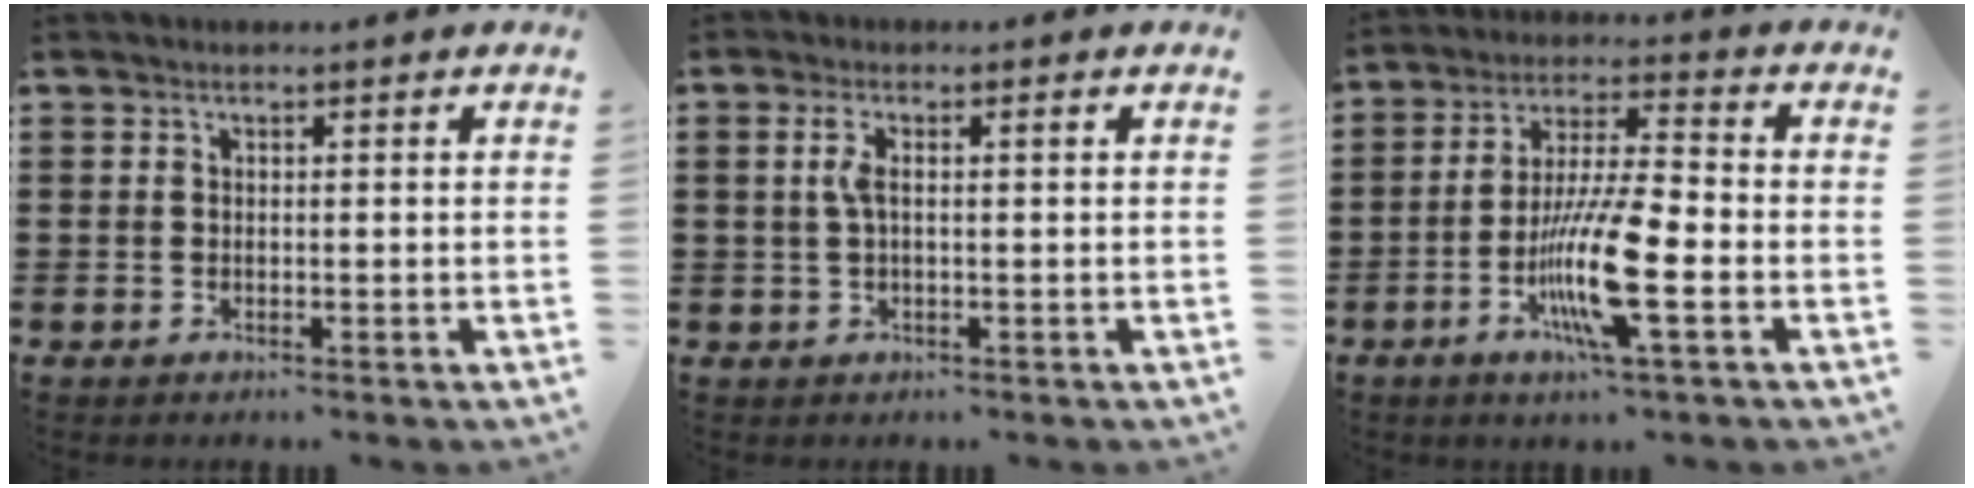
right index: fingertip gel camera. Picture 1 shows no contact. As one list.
[{"total": 3.0, "force": [0.4, 0.6, 2.9], "torque": [-0.070, -0.004, -0.002]}, {"total": 12.4, "force": [-4.0, 2.1, 11.5], "torque": [-0.234, -0.012, -0.079]}]